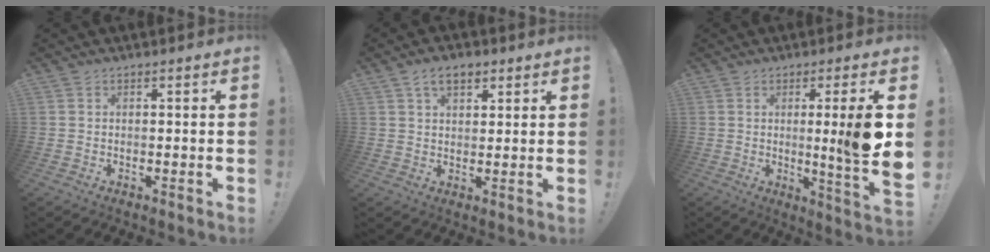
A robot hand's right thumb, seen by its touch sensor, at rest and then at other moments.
{"total": 6.0, "force": [3.3, 3.5, 3.6], "torque": [-0.054, -0.004, 0.060]}
{"total": 11.6, "force": [1.3, -0.6, 11.5], "torque": [-0.170, -0.018, 0.009]}